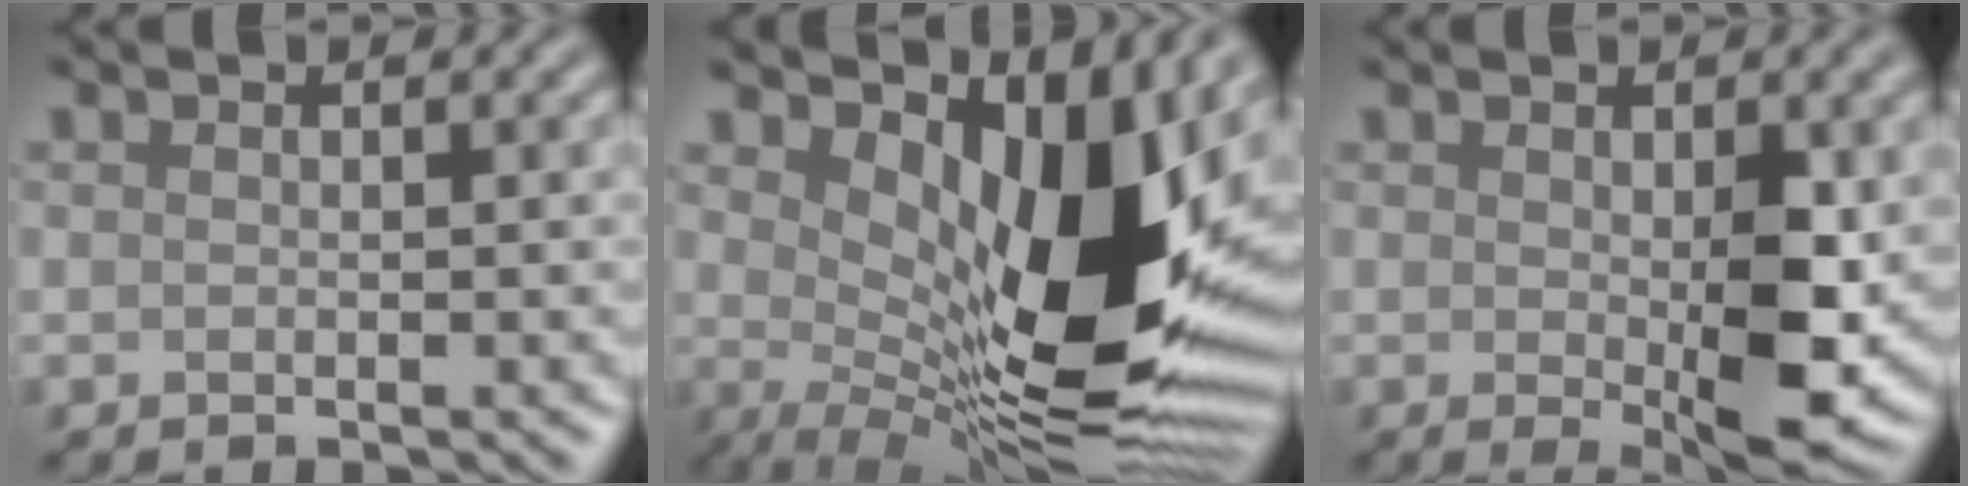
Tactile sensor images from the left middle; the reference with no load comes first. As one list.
[{"total": 13.6, "force": [2.5, 6.2, 11.8], "torque": [-0.167, -0.021, 0.053]}, {"total": 5.9, "force": [-0.3, 1.4, 5.7], "torque": [-0.091, -0.016, 0.006]}]